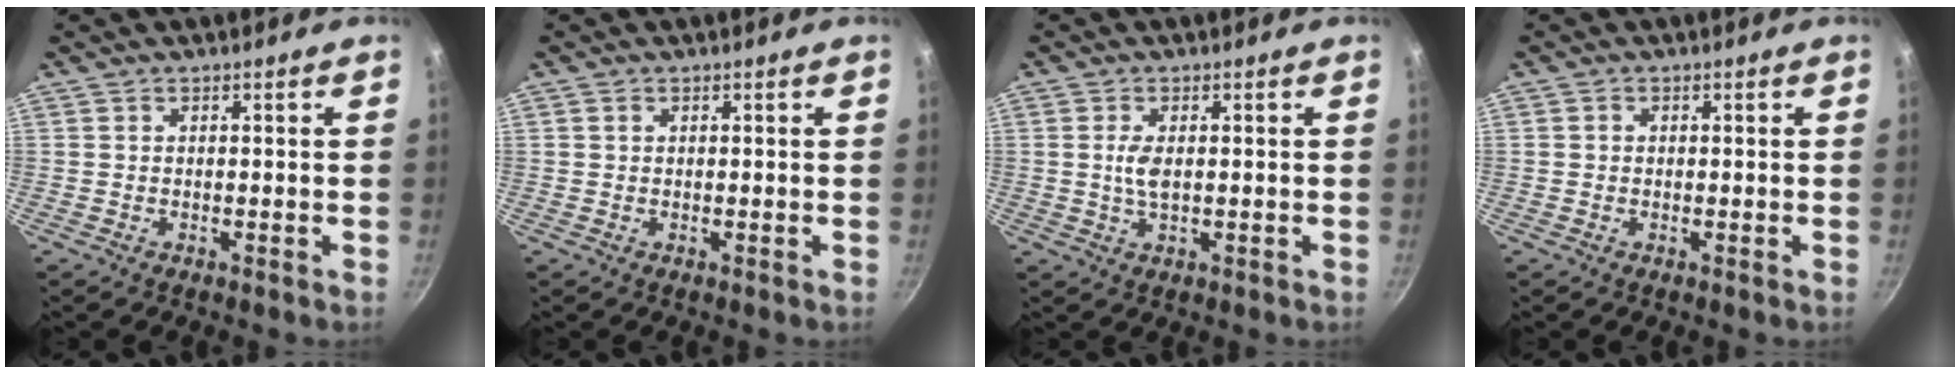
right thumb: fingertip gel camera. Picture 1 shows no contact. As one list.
[{"total": 0.7, "force": [0.3, 0.6, 0.3], "torque": [-0.003, 0.002, 0.003]}, {"total": 3.4, "force": [0.3, 1.6, 3.0], "torque": [-0.060, -0.001, 0.007]}, {"total": 0.8, "force": [0.0, 0.7, 0.3], "torque": [-0.003, 0.004, -0.001]}]